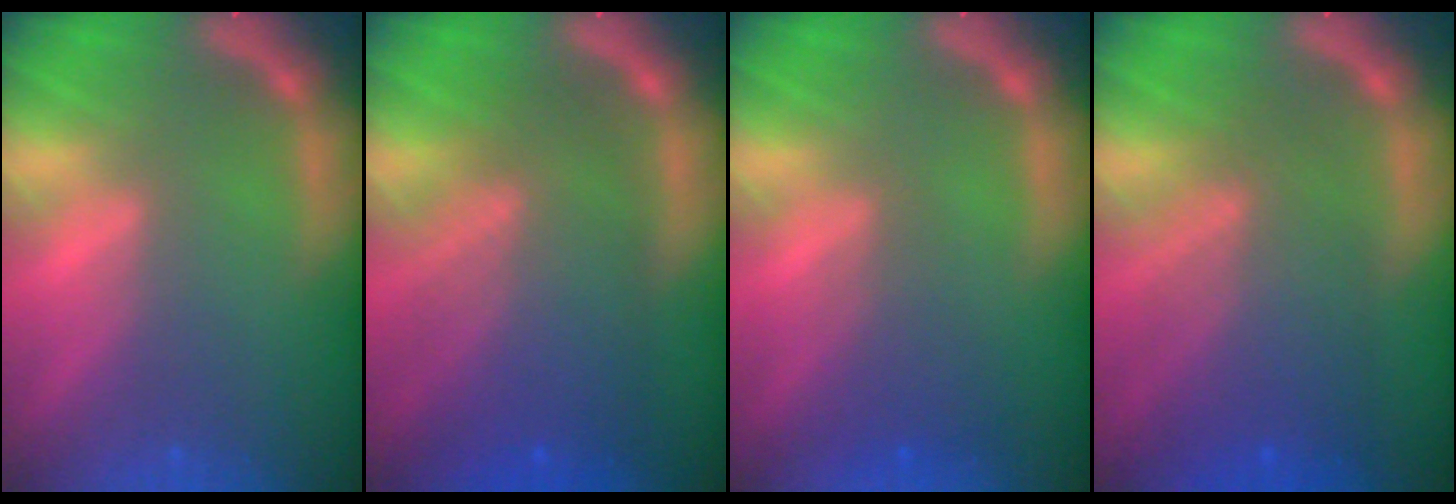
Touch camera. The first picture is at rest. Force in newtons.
{"total": 9.1}
{"total": 2.4}
{"total": 7.5}